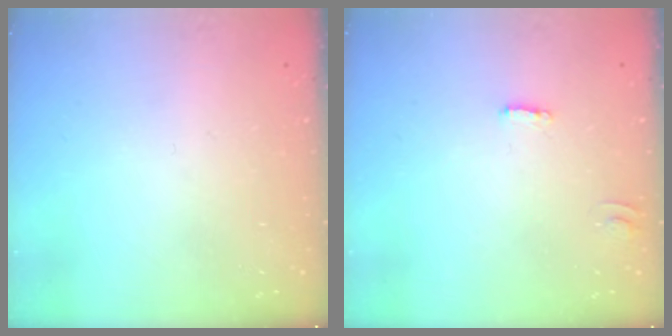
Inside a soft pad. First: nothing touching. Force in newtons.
{"total": 2.0, "press": 2.0, "slide": 0.1}